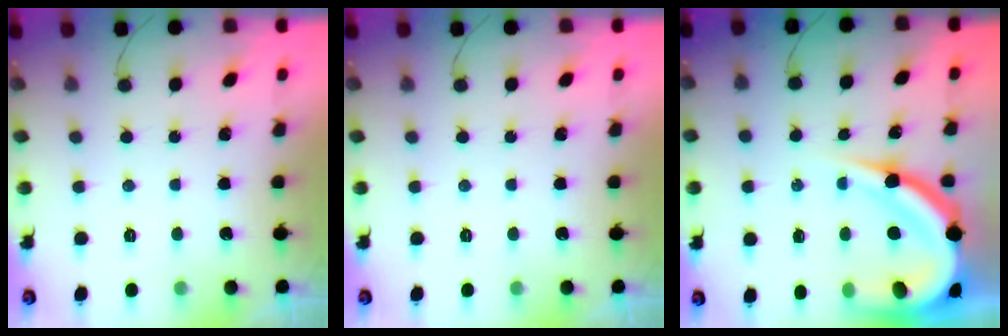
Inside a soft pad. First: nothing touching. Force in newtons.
{"total": 0.0}
{"total": 17.9, "press": 17.8, "slide": 2.0}